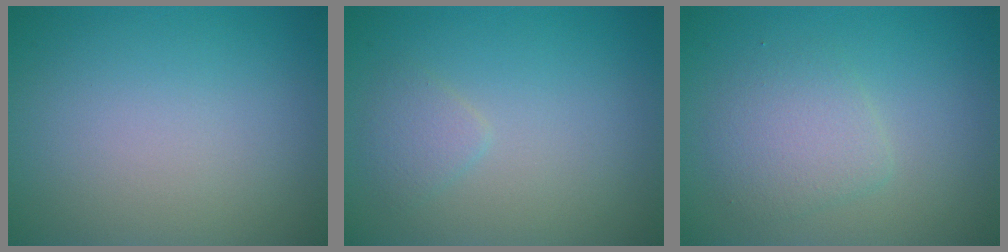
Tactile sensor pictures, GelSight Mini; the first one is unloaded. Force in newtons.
{"total": 1.3, "press": 1.3, "slide": 0.1}
{"total": 2.7, "press": 2.7, "slide": 0.1}